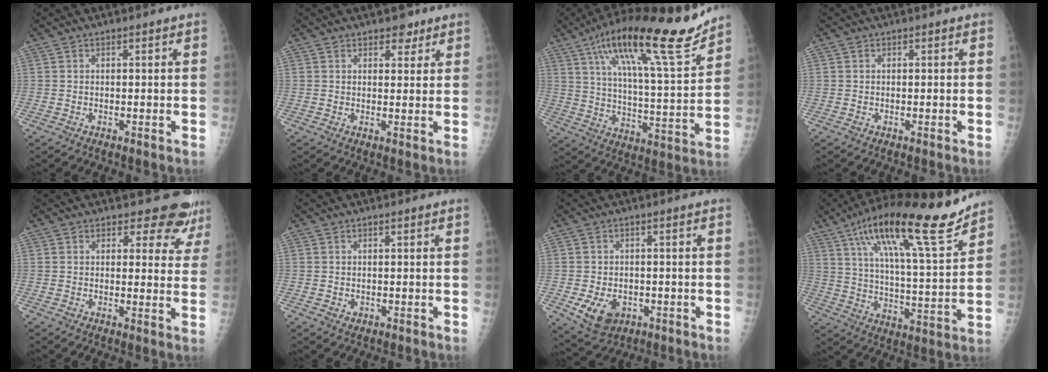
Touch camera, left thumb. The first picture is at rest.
{"total": 3.3, "force": [2.3, 1.9, 1.5], "torque": [0.000, -0.012, 0.032]}
{"total": 23.6, "force": [15.6, 4.6, 17.1], "torque": [-0.258, -0.052, 0.253]}
{"total": 0.0}
{"total": 7.9, "force": [7.1, 3.3, 1.3], "torque": [0.029, -0.044, 0.060]}
{"total": 0.7, "force": [0.0, 0.6, 0.4], "torque": [-0.002, 0.000, 0.003]}
{"total": 6.8, "force": [-2.1, 5.0, 4.1], "torque": [-0.060, 0.001, -0.019]}
{"total": 22.5, "force": [15.1, 4.3, 16.1], "torque": [-0.245, -0.052, 0.247]}